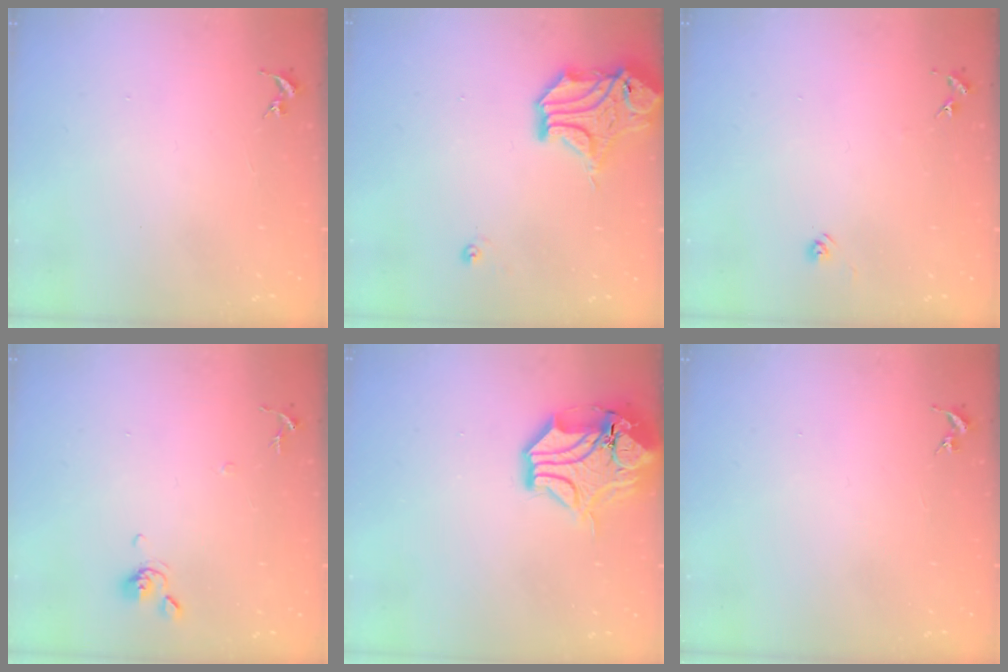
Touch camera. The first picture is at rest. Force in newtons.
{"total": 15.8, "press": 15.6, "slide": 2.7}
{"total": 6.3, "press": 6.3, "slide": 0.5}
{"total": 7.3, "press": 7.3, "slide": 0.8}
{"total": 15.5, "press": 15.2, "slide": 2.5}
{"total": 0.0}